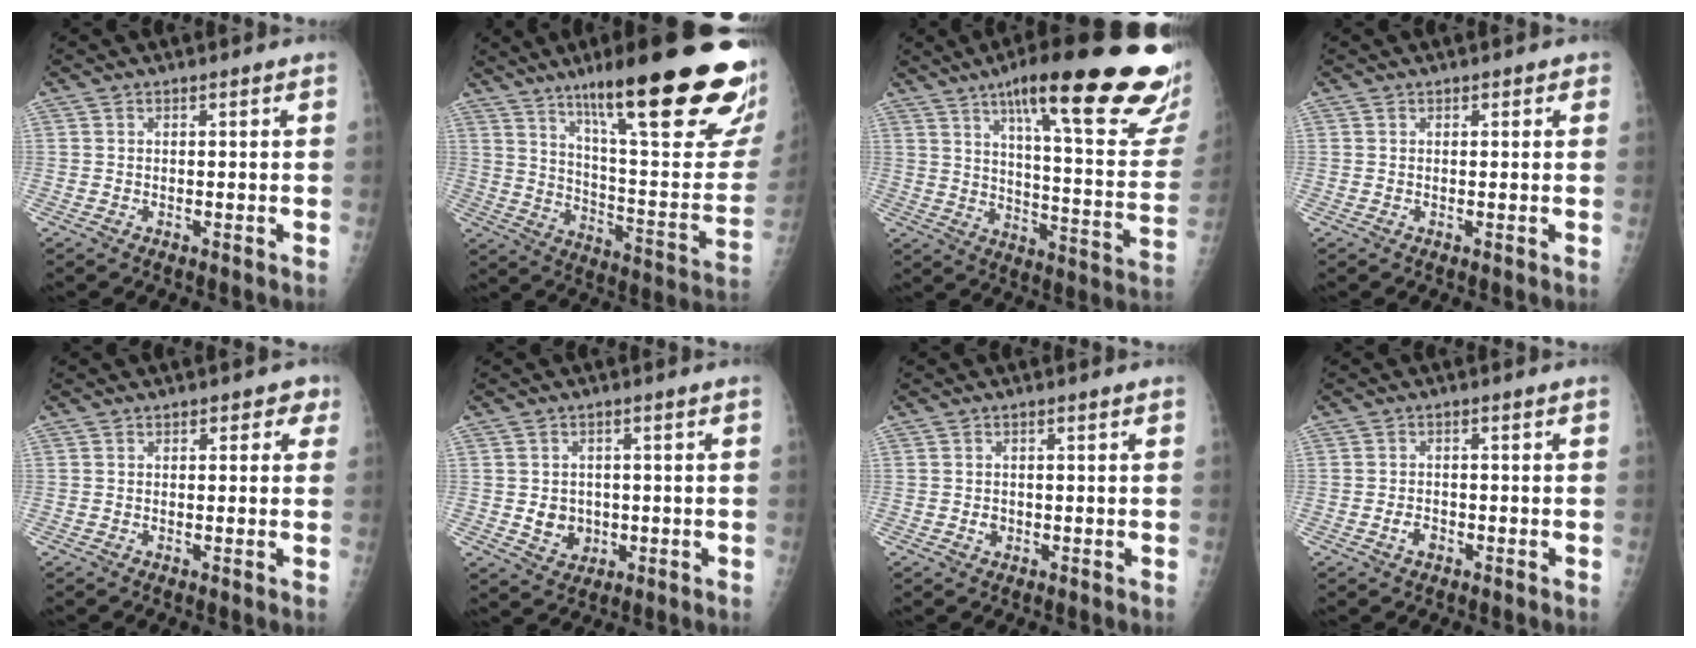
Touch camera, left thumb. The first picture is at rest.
{"total": 32.4, "force": [19.3, 5.6, 25.3], "torque": [-0.284, -0.059, 0.294]}
{"total": 30.8, "force": [18.8, 5.6, 23.7], "torque": [-0.269, -0.060, 0.267]}
{"total": 1.0, "force": [0.6, 0.6, 0.6], "torque": [0.004, 0.000, 0.002]}
{"total": 2.5, "force": [1.2, 1.8, 1.4], "torque": [0.015, 0.001, 0.007]}
{"total": 4.9, "force": [-0.5, 4.3, 2.4], "torque": [-0.015, 0.002, 0.003]}
{"total": 1.2, "force": [-0.2, 1.0, 0.5], "torque": [-0.004, 0.002, -0.001]}
{"total": 2.1, "force": [-1.0, 1.4, 1.2], "torque": [-0.018, 0.008, -0.016]}